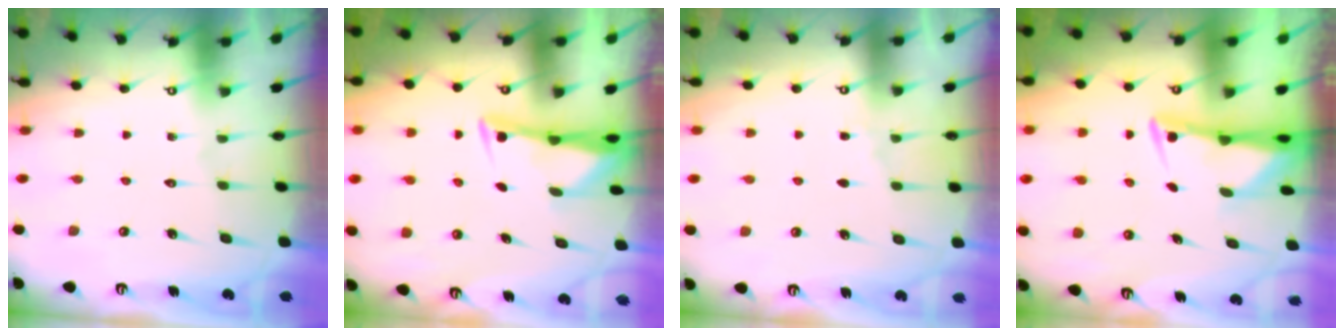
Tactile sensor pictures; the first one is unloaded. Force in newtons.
{"total": 3.2, "press": 3.2, "slide": 0.4}
{"total": 2.5, "press": 2.4, "slide": 0.4}
{"total": 2.9, "press": 2.9, "slide": 0.6}